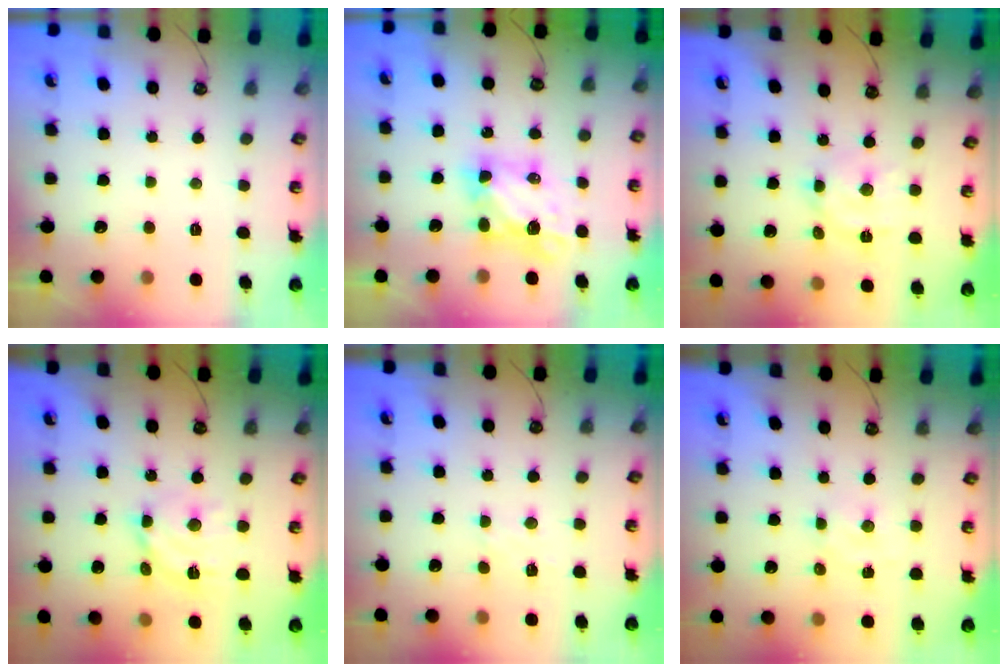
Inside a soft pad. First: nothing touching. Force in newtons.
{"total": 6.1, "press": 6.1, "slide": 0.6}
{"total": 8.4, "press": 8.3, "slide": 1.3}
{"total": 10.9, "press": 10.9, "slide": 0.8}
{"total": 5.0, "press": 4.9, "slide": 0.7}
{"total": 1.6, "press": 1.6, "slide": 0.2}